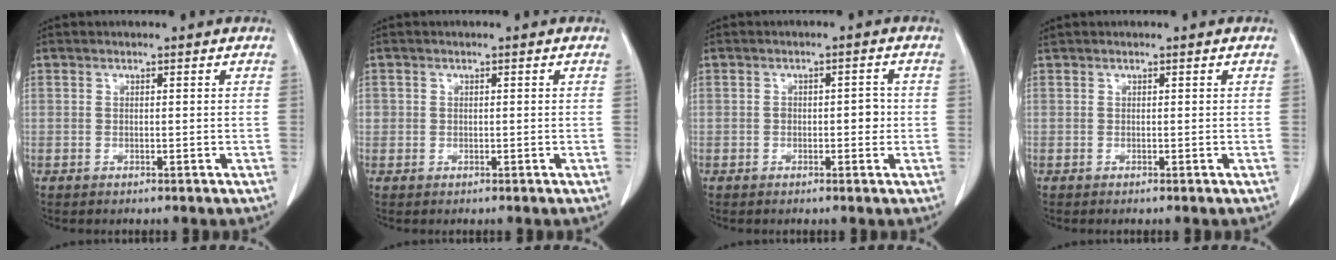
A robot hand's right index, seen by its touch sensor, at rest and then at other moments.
{"total": 0.9, "force": [0.0, 0.8, 0.1], "torque": [0.007, 0.004, -0.002]}
{"total": 2.6, "force": [-0.4, 1.4, 2.1], "torque": [-0.025, 0.006, -0.005]}
{"total": 0.0}